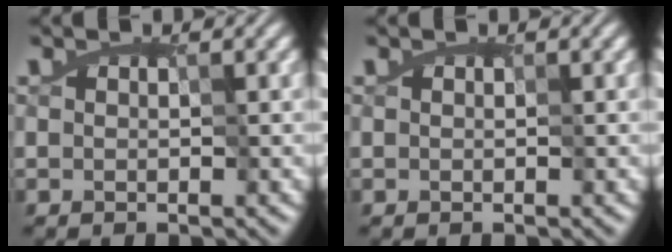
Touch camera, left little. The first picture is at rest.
{"total": 0.0}